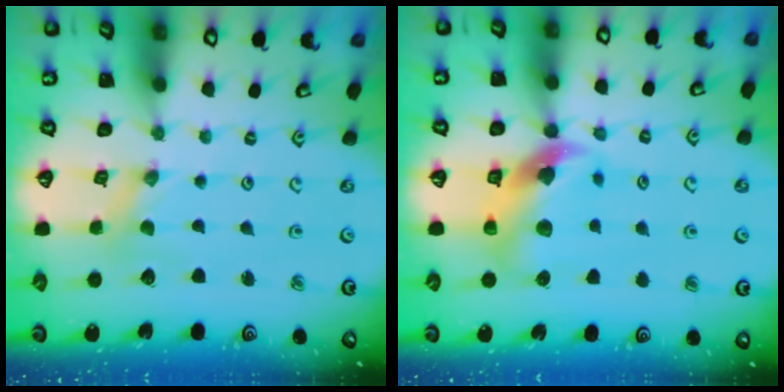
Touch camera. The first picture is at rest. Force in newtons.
{"total": 11.2, "press": 11.1, "slide": 1.3}